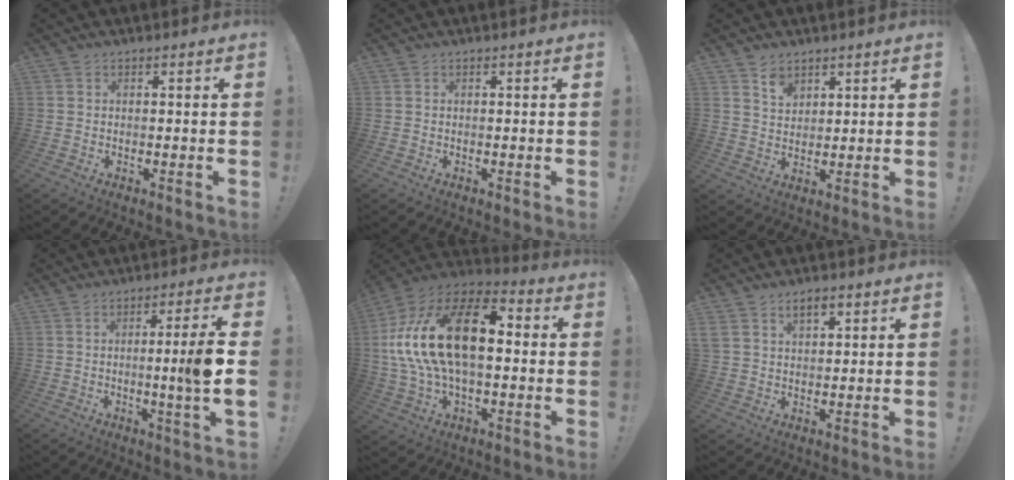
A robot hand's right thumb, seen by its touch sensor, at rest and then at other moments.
{"total": 0.0}
{"total": 4.9, "force": [3.6, 3.0, 1.5], "torque": [-0.014, -0.024, 0.064]}
{"total": 9.7, "force": [-0.5, -0.7, 9.7], "torque": [-0.156, -0.005, -0.016]}
{"total": 24.9, "force": [2.8, 13.6, 20.6], "torque": [-0.382, 0.001, 0.050]}
{"total": 4.5, "force": [2.6, 2.6, 2.7], "torque": [-0.044, -0.004, 0.046]}